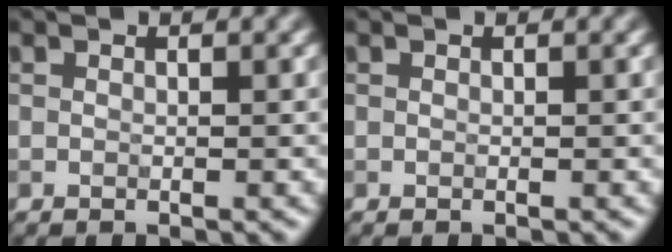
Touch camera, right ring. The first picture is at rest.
{"total": 0.0}